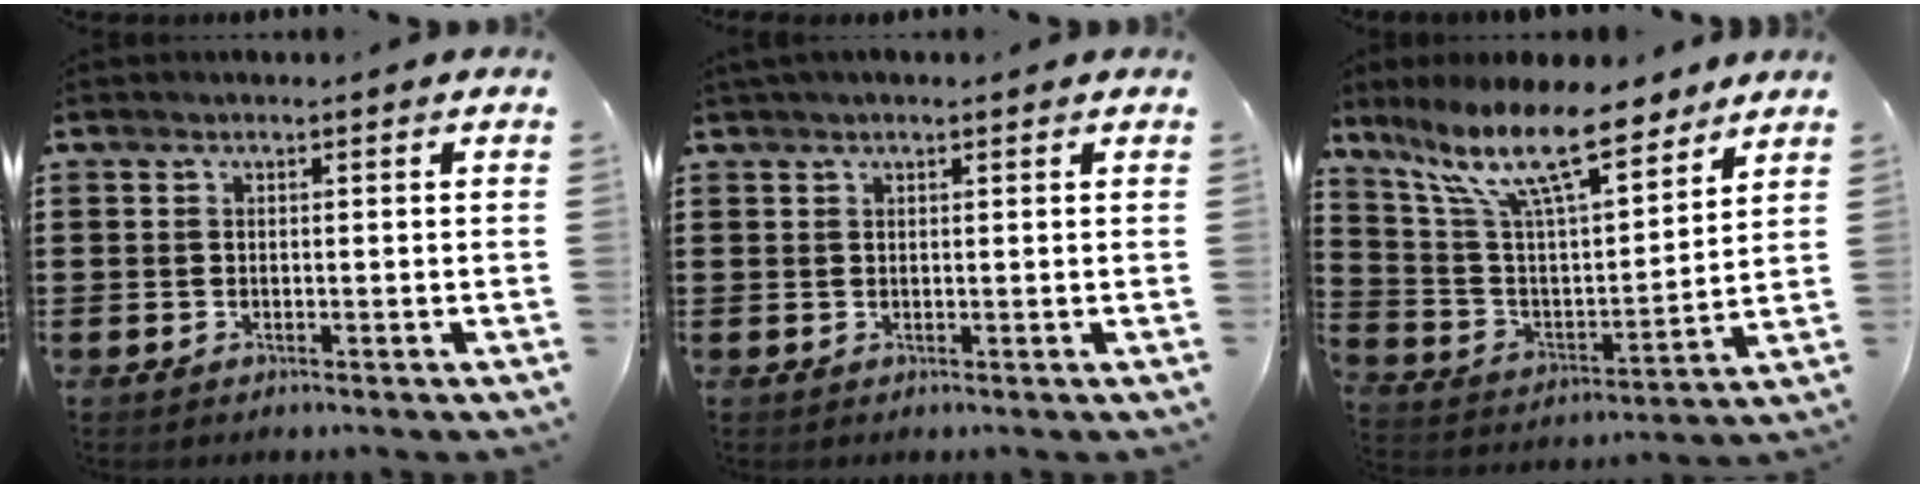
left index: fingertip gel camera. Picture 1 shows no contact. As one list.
[{"total": 1.2, "force": [0.9, 0.2, 0.7], "torque": [-0.015, 0.002, 0.016]}, {"total": 14.8, "force": [10.9, 3.3, 9.4], "torque": [-0.207, -0.053, 0.190]}]